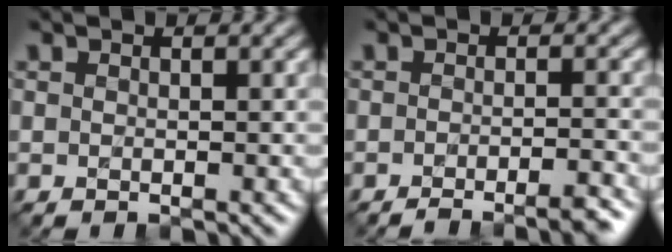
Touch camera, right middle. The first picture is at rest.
{"total": 4.1, "force": [-3.1, 0.7, 2.5], "torque": [-0.032, 0.002, -0.046]}